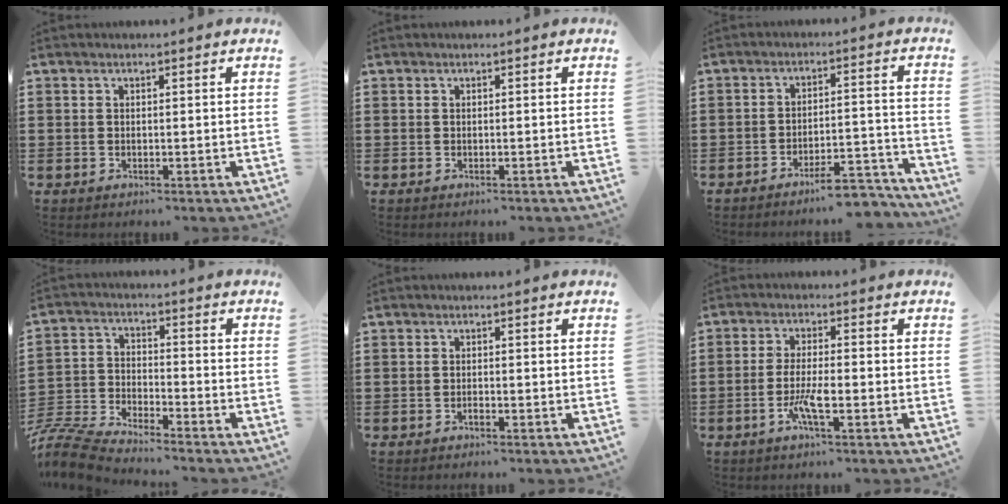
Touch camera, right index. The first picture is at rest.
{"total": 0.0}
{"total": 6.4, "force": [-5.8, 0.6, 2.6], "torque": [-0.039, 0.004, -0.108]}
{"total": 7.2, "force": [-7.1, 0.4, 1.2], "torque": [-0.046, -0.004, -0.146]}
{"total": 0.6, "force": [-0.6, 0.1, 0.2], "torque": [-0.007, -0.002, -0.010]}
{"total": 4.7, "force": [-2.0, 0.6, 4.2], "torque": [-0.098, -0.011, -0.043]}